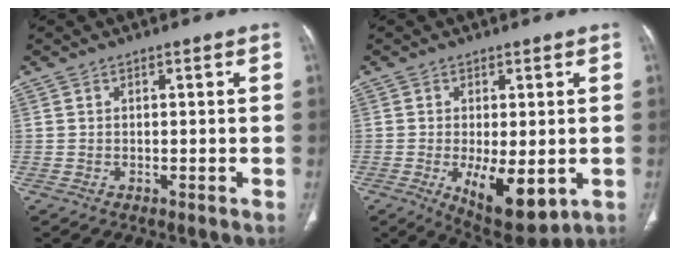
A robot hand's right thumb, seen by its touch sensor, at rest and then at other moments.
{"total": 11.0, "force": [-2.7, 4.7, 9.6], "torque": [-0.138, -0.020, -0.026]}